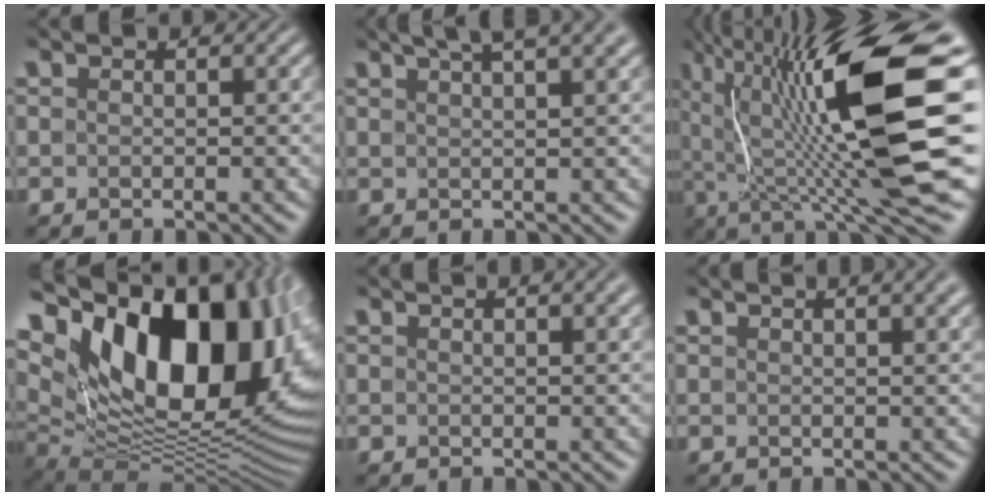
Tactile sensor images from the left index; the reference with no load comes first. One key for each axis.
{"total": 6.8, "fx": 5.0, "fy": 1.8, "fz": 4.3, "tx": -0.032, "ty": 0.031, "tz": 0.040}
{"total": 14.7, "fx": 3.1, "fy": 2.8, "fz": 14.1, "tx": -0.230, "ty": -0.002, "tz": 0.057}
{"total": 19.5, "fx": 6.6, "fy": 10.4, "fz": 15.1, "tx": -0.241, "ty": 0.027, "tz": 0.115}
{"total": 3.9, "fx": 2.6, "fy": 1.4, "fz": 2.6, "tx": -0.017, "ty": 0.012, "tz": 0.007}
{"total": 6.1, "fx": 4.0, "fy": 2.4, "fz": 3.9, "tx": -0.021, "ty": 0.030, "tz": 0.022}